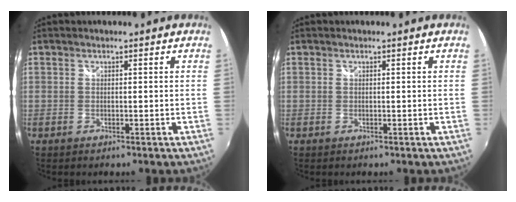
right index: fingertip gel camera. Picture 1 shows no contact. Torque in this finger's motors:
{"motor_torque": [-0.05, 0.22, 0.00, 0.00]}